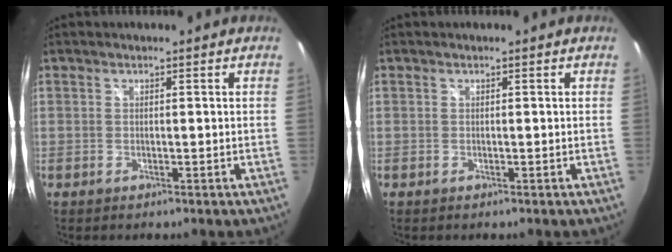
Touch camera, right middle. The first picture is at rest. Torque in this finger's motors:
{"motor_torque": [0.24, -0.29, 0.04, 0.00]}